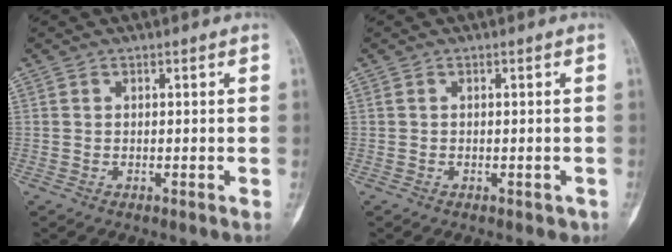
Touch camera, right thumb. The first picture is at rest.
{"total": 1.0, "force": [-0.5, 0.7, 0.5], "torque": [-0.004, 0.007, -0.003]}